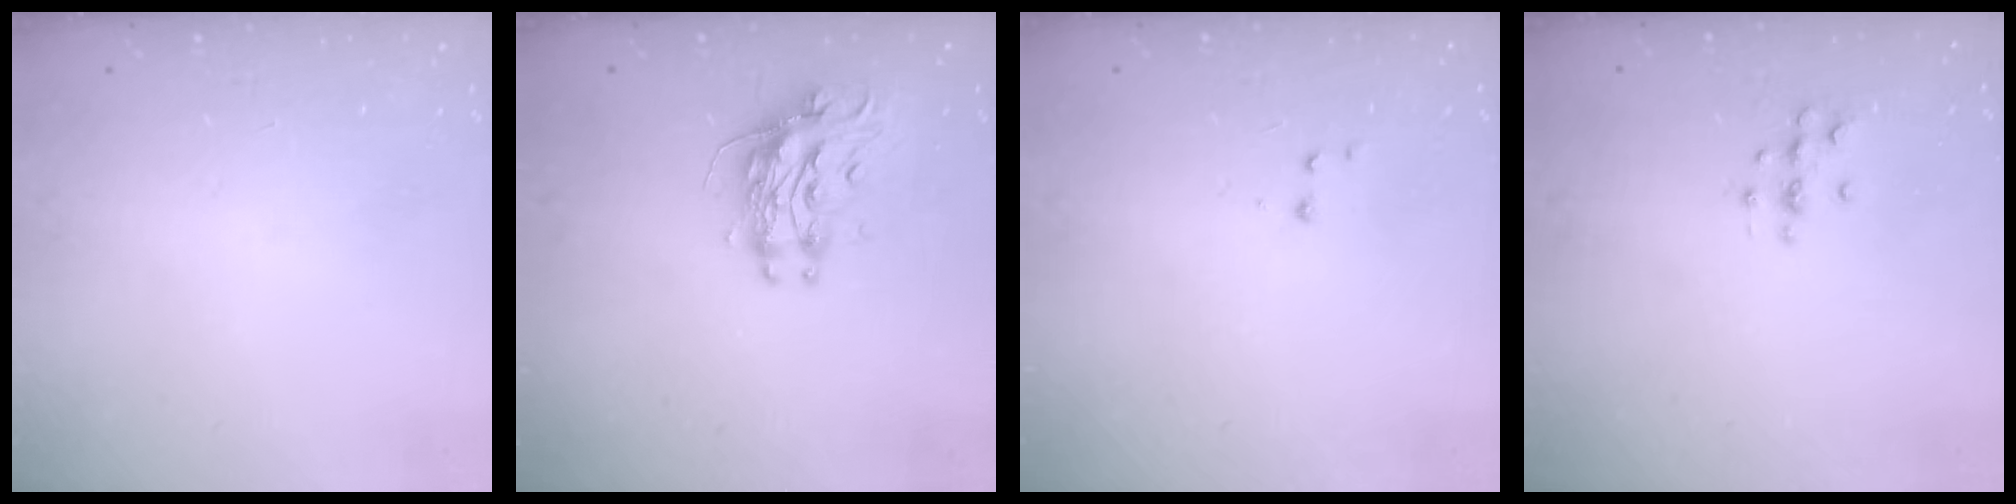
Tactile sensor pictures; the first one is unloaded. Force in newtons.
{"total": 10.3, "press": 10.3, "slide": 1.0}
{"total": 2.6, "press": 2.5, "slide": 0.6}
{"total": 5.4, "press": 5.2, "slide": 1.6}